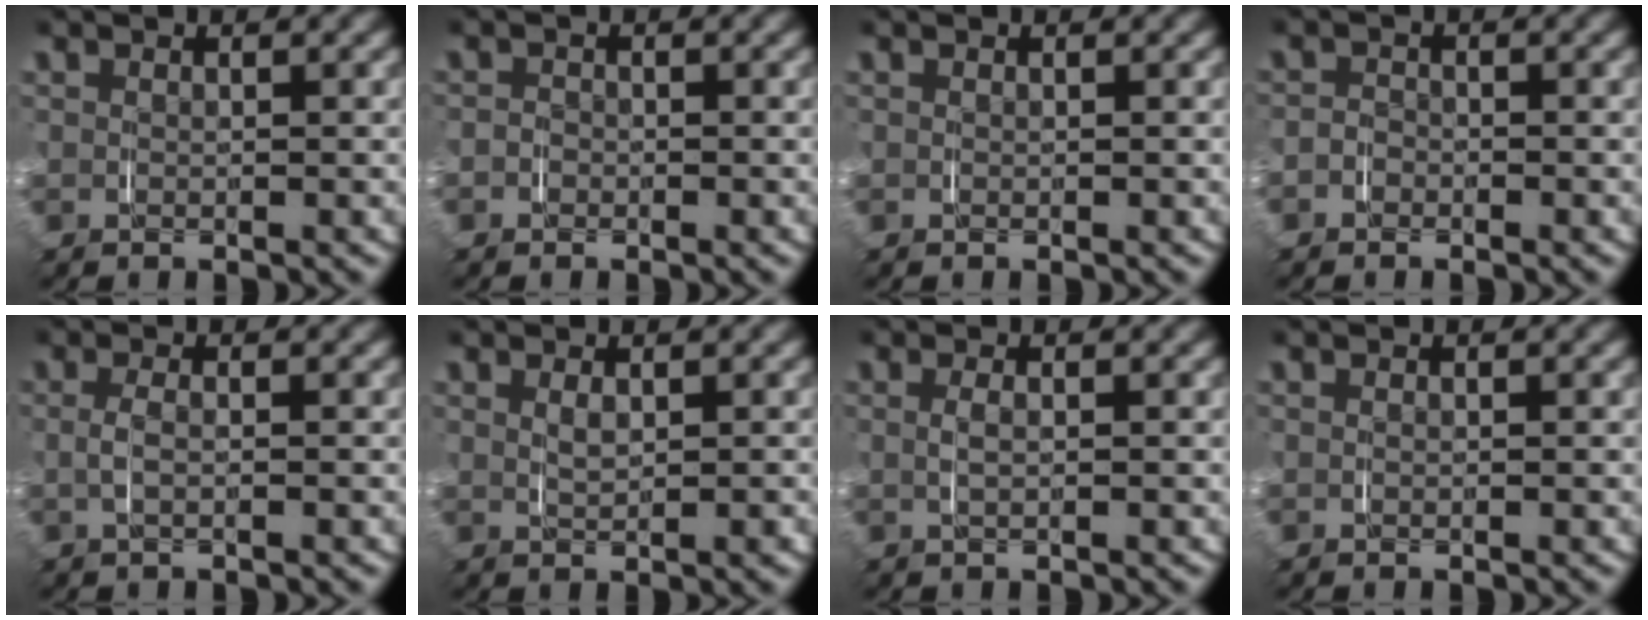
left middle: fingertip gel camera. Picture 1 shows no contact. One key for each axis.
{"total": 0.7, "fx": -0.4, "fy": 0.6, "fz": 0.0, "tx": -0.002, "ty": -0.003, "tz": -0.011}
{"total": 0.0}
{"total": 1.1, "fx": -0.8, "fy": 0.8, "fz": 0.1, "tx": -0.004, "ty": -0.003, "tz": -0.020}
{"total": 1.3, "fx": -0.2, "fy": 0.4, "fz": 1.3, "tx": -0.036, "ty": -0.002, "tz": -0.003}
{"total": 1.2, "fx": 0.4, "fy": 0.3, "fz": 1.1, "tx": -0.019, "ty": -0.005, "tz": 0.013}
{"total": 1.0, "fx": 0.1, "fy": 0.2, "fz": 0.9, "tx": -0.024, "ty": -0.002, "tz": 0.004}
{"total": 0.0}